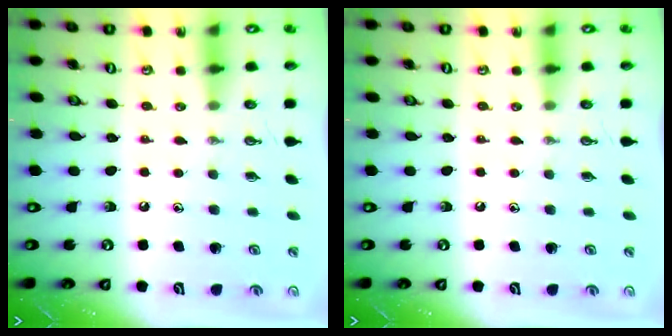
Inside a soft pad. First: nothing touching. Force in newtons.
{"total": 0.0}